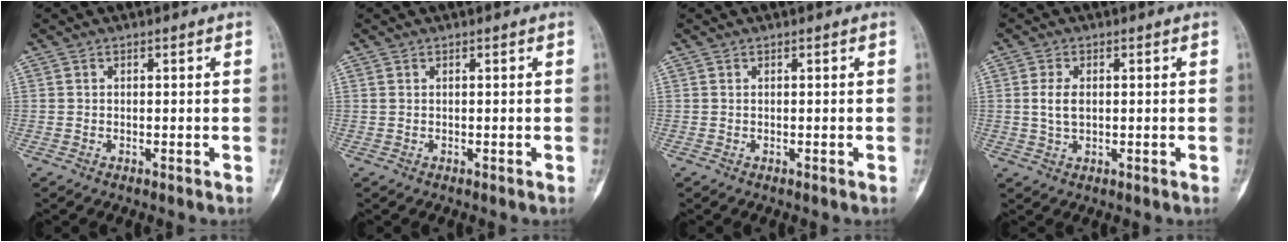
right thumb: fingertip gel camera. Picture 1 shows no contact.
{"total": 0.5, "force": [0.3, 0.4, 0.3], "torque": [0.002, 0.002, 0.004]}
{"total": 0.0}
{"total": 4.0, "force": [0.3, 2.5, 3.1], "torque": [-0.064, 0.003, 0.008]}